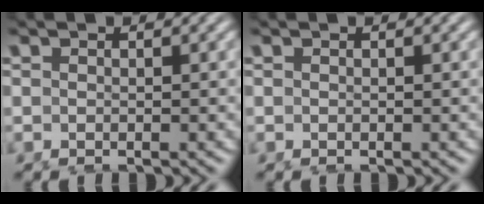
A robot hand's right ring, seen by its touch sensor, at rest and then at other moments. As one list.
[{"total": 0.0}]